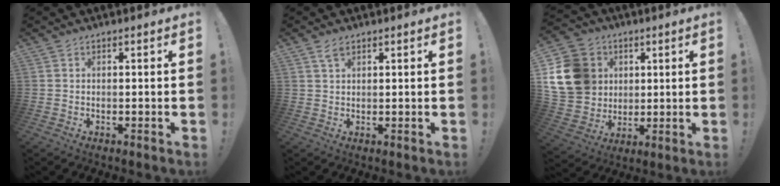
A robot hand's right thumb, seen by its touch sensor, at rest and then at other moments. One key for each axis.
{"total": 2.8, "fx": 1.8, "fy": 1.3, "fz": 1.7, "tx": -0.025, "ty": -0.005, "tz": 0.031}
{"total": 17.6, "fx": 3.9, "fy": 15.3, "fz": 7.8, "tx": -0.142, "ty": 0.000, "tz": 0.094}